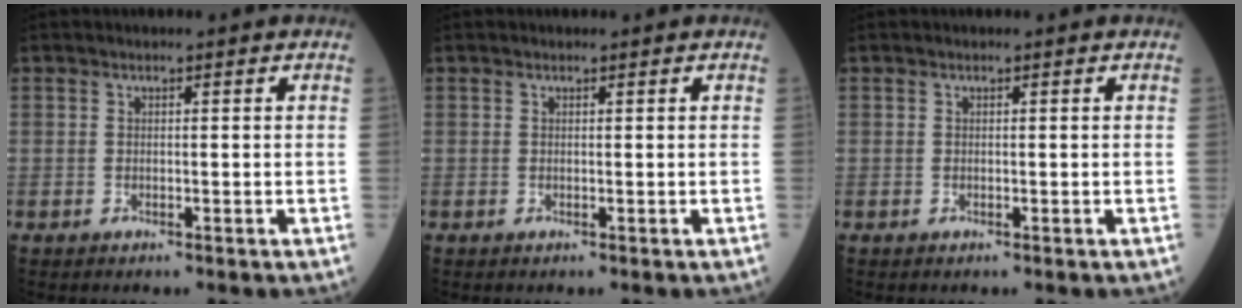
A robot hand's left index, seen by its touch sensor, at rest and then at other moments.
{"total": 0.0}
{"total": 0.0}